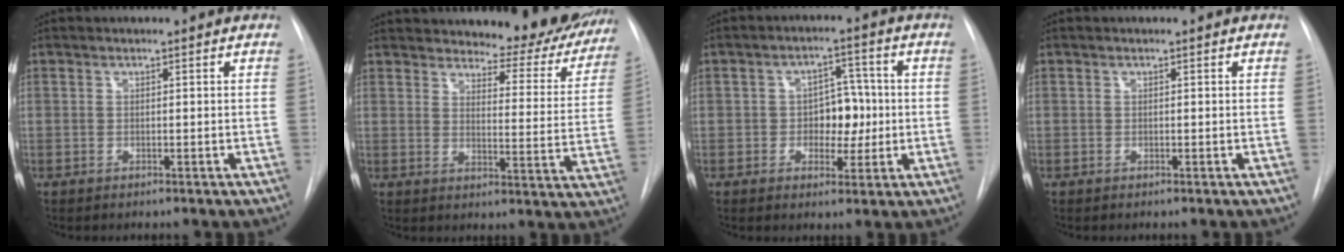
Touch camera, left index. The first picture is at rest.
{"total": 18.3, "force": [16.5, 5.2, 5.9], "torque": [-0.051, -0.054, 0.184]}
{"total": 6.2, "force": [-1.4, 4.0, 4.6], "torque": [-0.058, 0.011, -0.019]}
{"total": 1.0, "force": [-1.0, 0.0, -0.1], "torque": [0.006, -0.005, -0.017]}